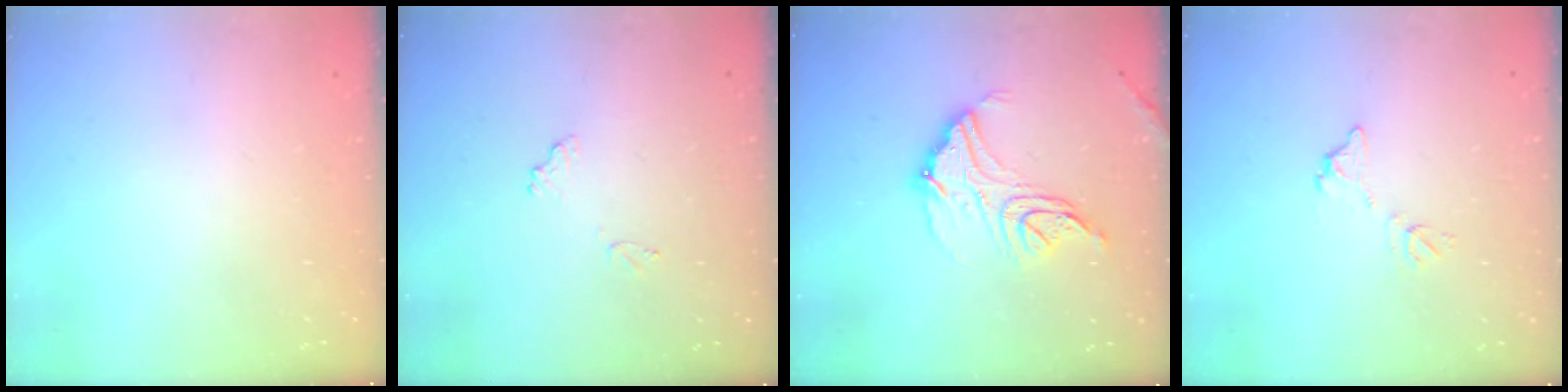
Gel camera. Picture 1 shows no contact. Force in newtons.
{"total": 7.7, "press": 7.7, "slide": 0.5}
{"total": 14.3, "press": 14.3, "slide": 1.0}
{"total": 6.2, "press": 6.2, "slide": 0.3}